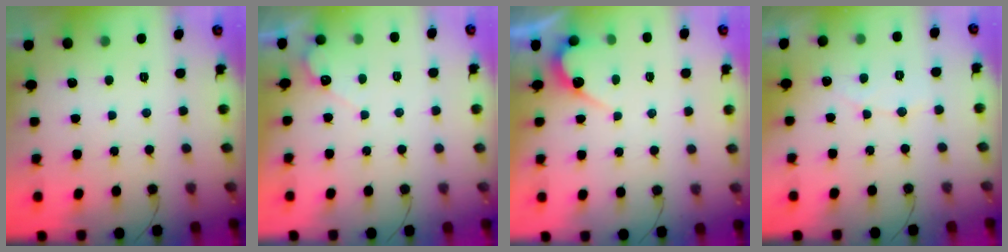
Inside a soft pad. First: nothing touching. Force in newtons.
{"total": 3.3, "press": 3.3, "slide": 0.2}
{"total": 5.5, "press": 5.5, "slide": 0.4}
{"total": 4.1, "press": 4.1, "slide": 0.4}